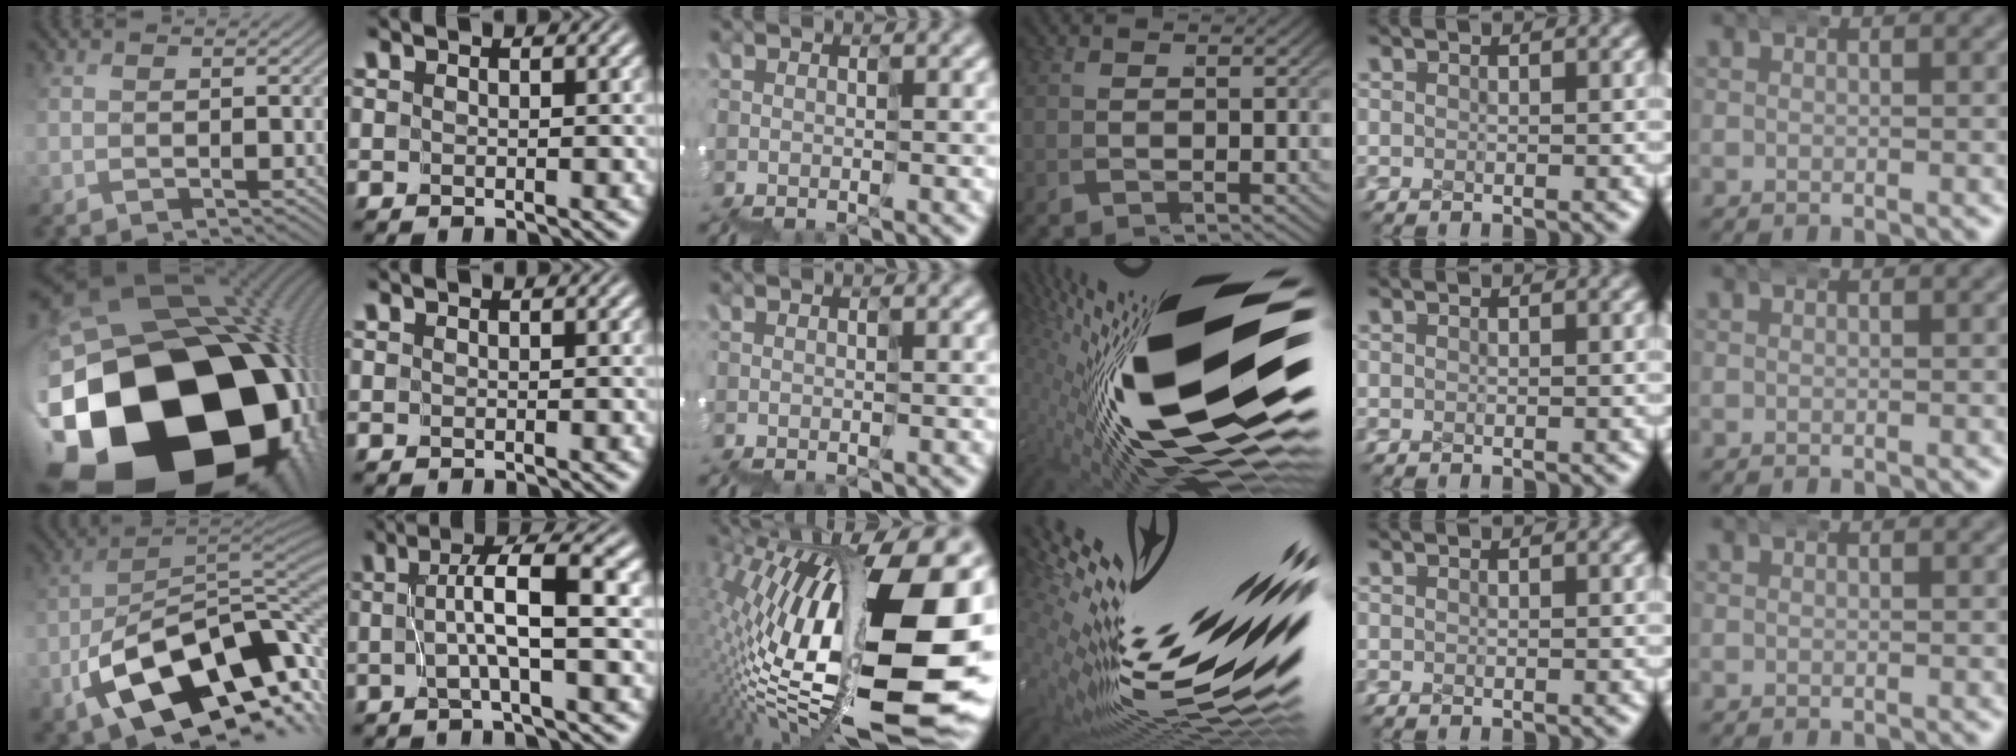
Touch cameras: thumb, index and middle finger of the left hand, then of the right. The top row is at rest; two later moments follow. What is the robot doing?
{"motion": "wrap", "object": "duck tape"}